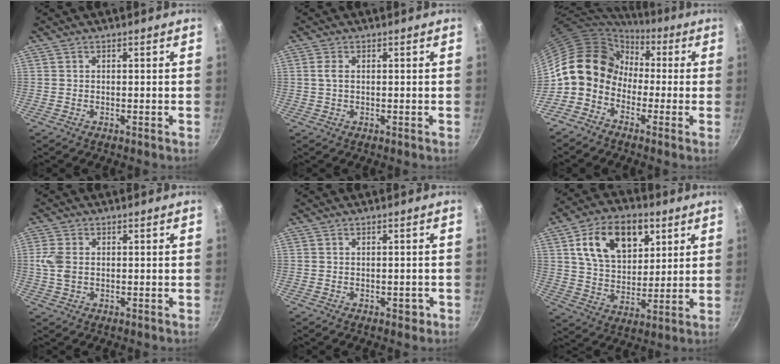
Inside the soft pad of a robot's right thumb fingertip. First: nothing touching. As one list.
[{"total": 2.0, "force": [0.2, 1.2, 1.6], "torque": [-0.034, 0.002, 0.003]}, {"total": 12.4, "force": [-0.8, 10.2, 7.0], "torque": [-0.085, 0.038, -0.037]}, {"total": 4.6, "force": [0.3, 3.2, 3.3], "torque": [-0.072, 0.003, 0.004]}, {"total": 1.7, "force": [-0.7, 1.1, 1.1], "torque": [-0.002, 0.010, -0.005]}, {"total": 17.4, "force": [6.9, 11.2, 11.4], "torque": [-0.155, -0.016, 0.113]}]